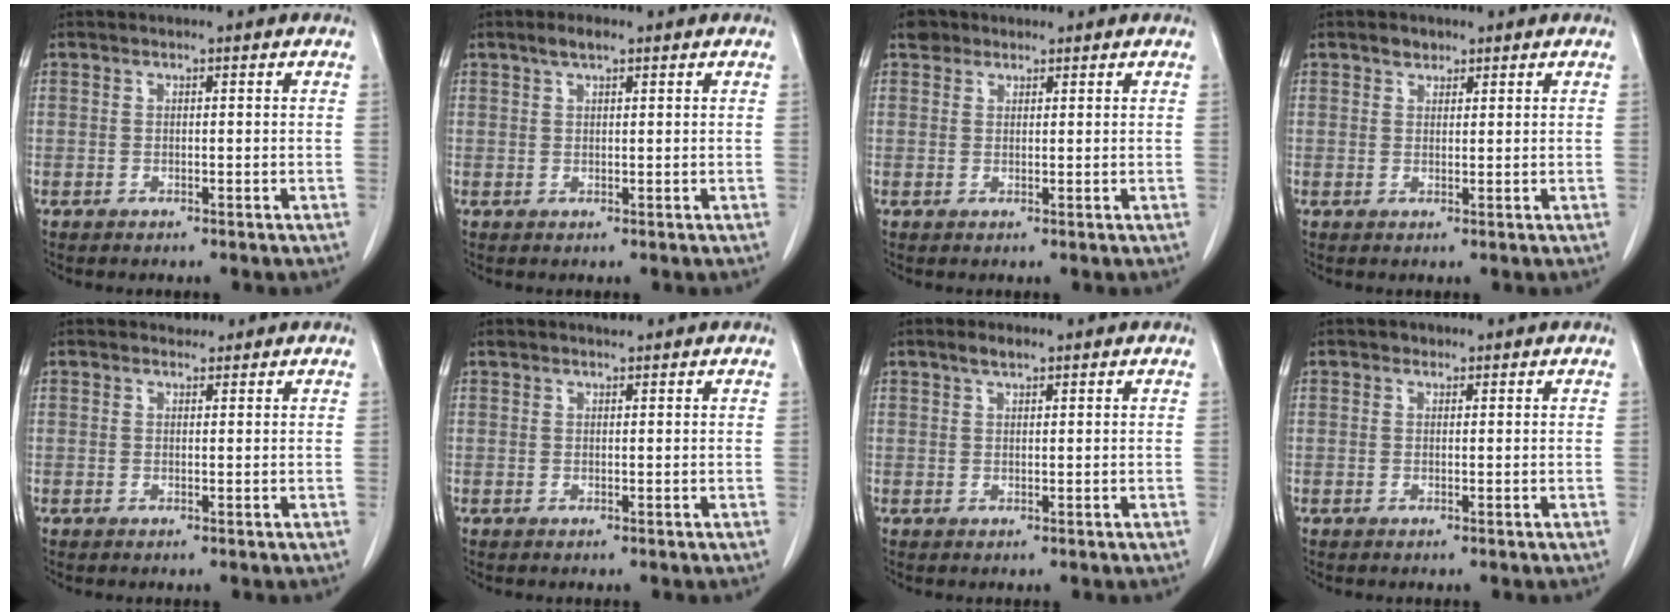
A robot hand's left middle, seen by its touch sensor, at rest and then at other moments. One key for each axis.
{"total": 2.2, "fx": 1.5, "fy": 0.6, "fz": 1.5, "tx": -0.032, "ty": 0.007, "tz": 0.028}
{"total": 2.0, "fx": 1.4, "fy": 1.4, "fz": 0.2, "tx": -0.003, "ty": 0.010, "tz": 0.022}
{"total": 1.6, "fx": 1.2, "fy": 1.0, "fz": 0.4, "tx": -0.005, "ty": -0.001, "tz": 0.018}
{"total": 1.0, "fx": 0.9, "fy": 0.4, "fz": -0.2, "tx": -0.002, "ty": 0.000, "tz": 0.012}
{"total": 1.0, "fx": 0.9, "fy": 0.1, "fz": 0.1, "tx": -0.013, "ty": 0.006, "tz": 0.019}
{"total": 1.8, "fx": 1.4, "fy": 0.5, "fz": 1.0, "tx": -0.023, "ty": 0.004, "tz": 0.025}
{"total": 0.7, "fx": 0.5, "fy": 0.5, "fz": 0.1, "tx": 0.000, "ty": -0.002, "tz": 0.005}